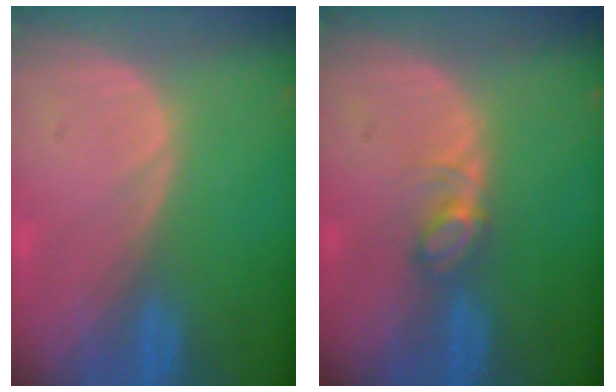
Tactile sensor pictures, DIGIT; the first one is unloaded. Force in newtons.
{"total": 2.8, "press": 2.8, "slide": 0.4}